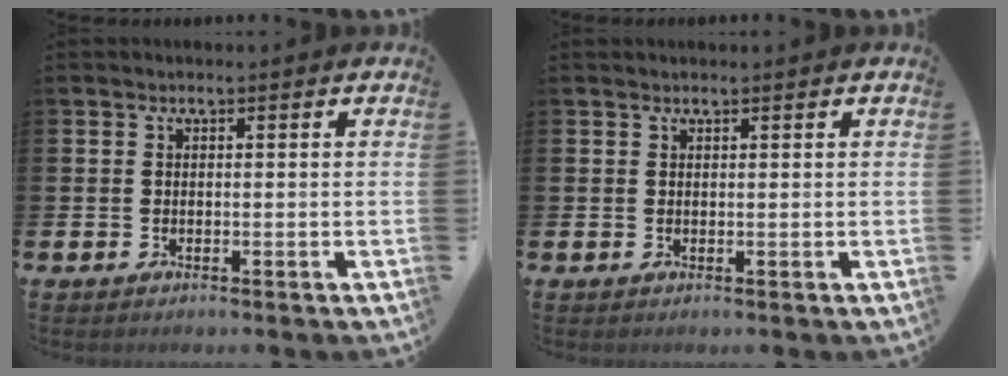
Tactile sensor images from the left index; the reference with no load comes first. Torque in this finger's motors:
{"motor_torque": [0.05, 0.03, -0.03, -0.01]}